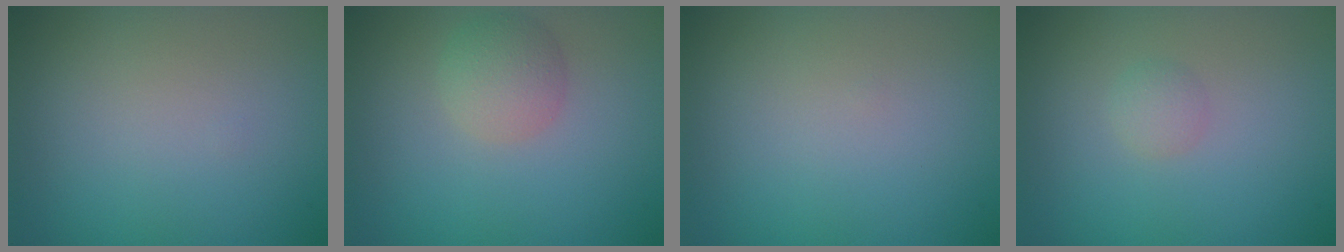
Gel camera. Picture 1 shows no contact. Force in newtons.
{"total": 2.8, "press": 2.8, "slide": 0.2}
{"total": 0.0}
{"total": 1.2, "press": 1.2, "slide": 0.0}